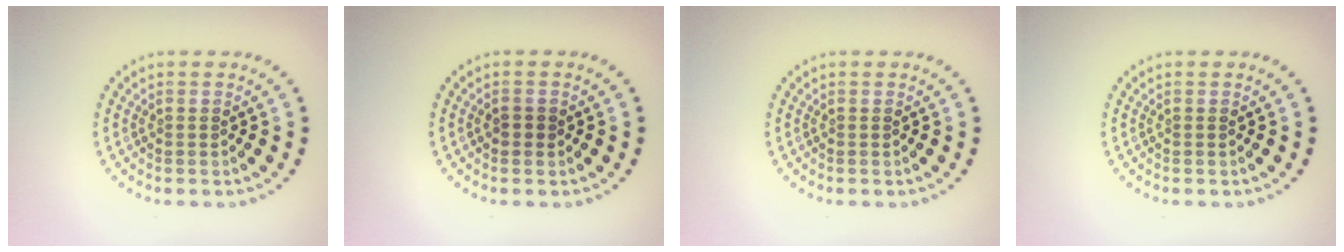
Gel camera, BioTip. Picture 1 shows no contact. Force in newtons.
{"total": 1.1, "press": 1.1, "slide": 0.2}
{"total": 0.0}
{"total": 0.0}